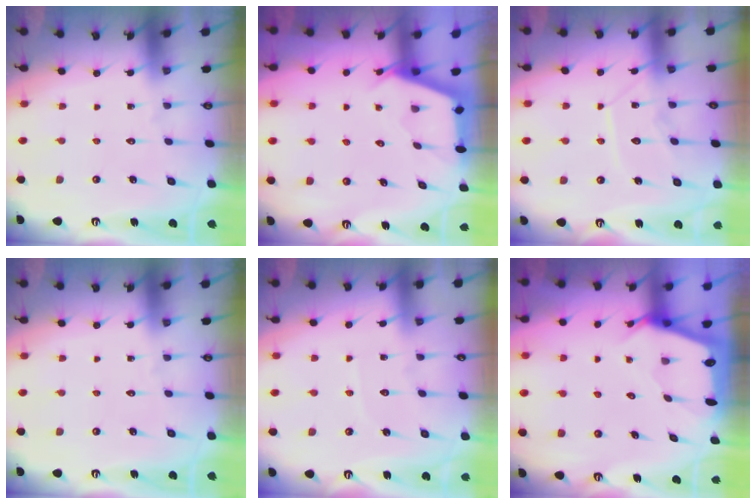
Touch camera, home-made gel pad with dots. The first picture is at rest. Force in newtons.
{"total": 2.6, "press": 2.6, "slide": 0.3}
{"total": 10.1, "press": 10.1, "slide": 0.8}
{"total": 0.0}
{"total": 2.9, "press": 2.9, "slide": 0.4}
{"total": 2.3, "press": 2.3, "slide": 0.2}